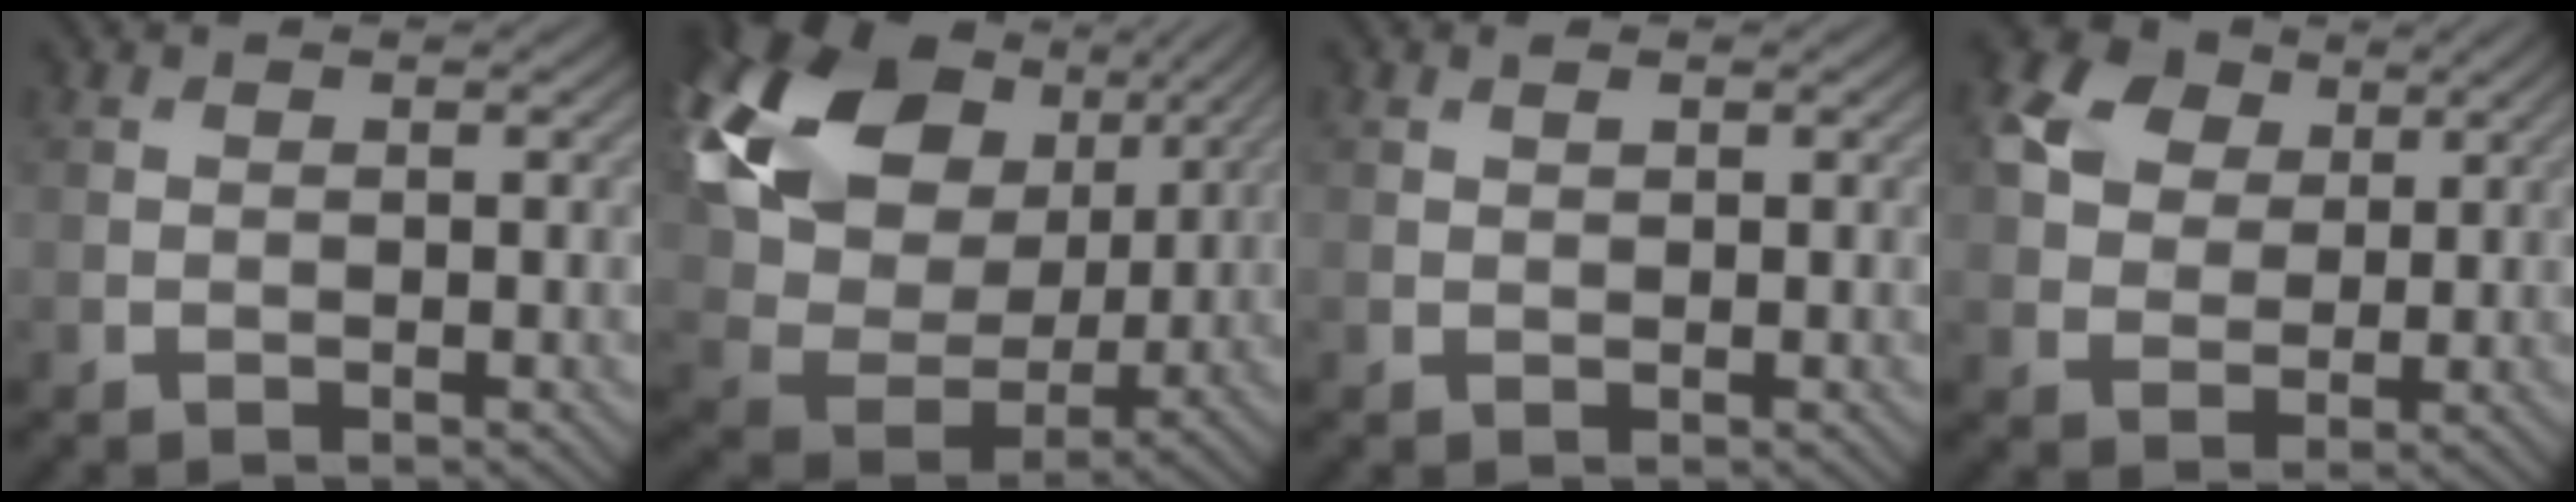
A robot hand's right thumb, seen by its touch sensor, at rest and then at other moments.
{"total": 20.2, "force": [8.5, 13.9, 11.8], "torque": [-0.306, 0.042, 0.178]}
{"total": 0.8, "force": [0.5, 0.3, 0.5], "torque": [-0.010, 0.002, 0.010]}
{"total": 7.5, "force": [3.3, 5.6, 3.8], "torque": [-0.101, 0.017, 0.047]}